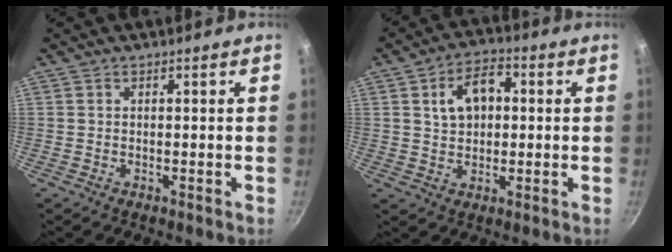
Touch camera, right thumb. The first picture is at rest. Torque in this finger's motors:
{"motor_torque": [-0.21, 0.55, 0.15, -0.20, 0.20]}